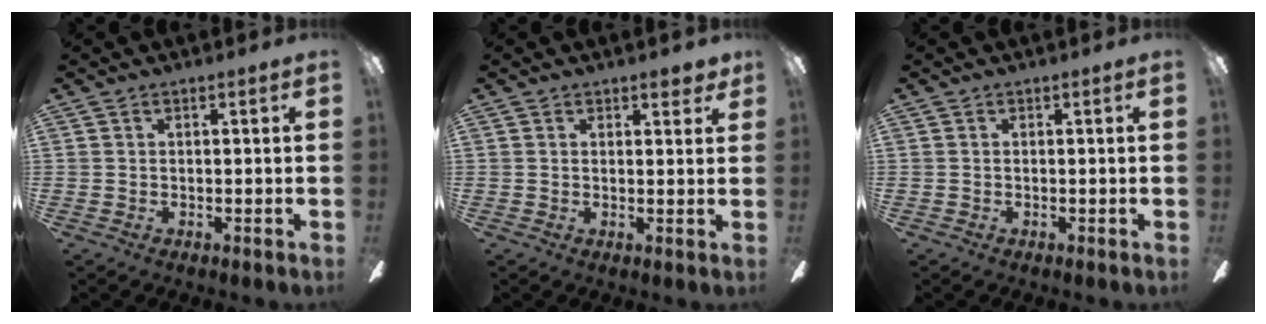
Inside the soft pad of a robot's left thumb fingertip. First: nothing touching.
{"total": 2.6, "force": [1.9, 1.0, 1.4], "torque": [-0.006, -0.007, 0.029]}
{"total": 0.0}